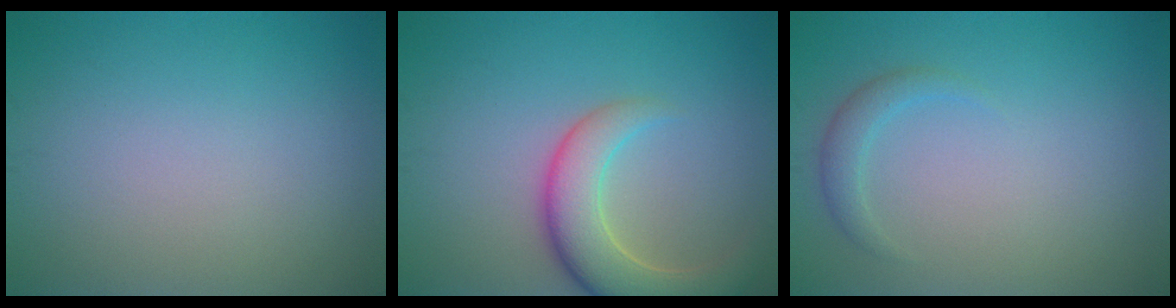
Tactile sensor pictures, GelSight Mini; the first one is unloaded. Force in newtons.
{"total": 6.1, "press": 6.0, "slide": 0.6}
{"total": 1.5, "press": 1.5, "slide": 0.1}